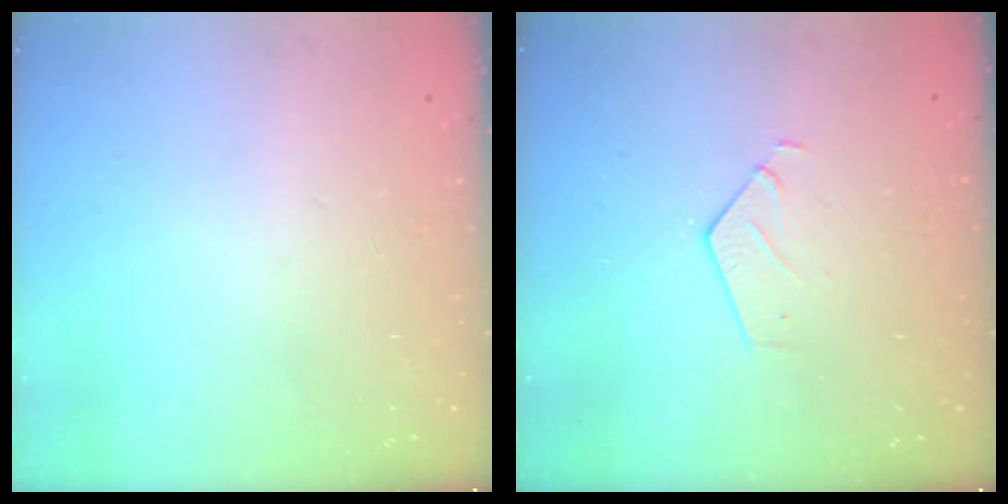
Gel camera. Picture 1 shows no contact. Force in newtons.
{"total": 4.2, "press": 4.2, "slide": 0.3}